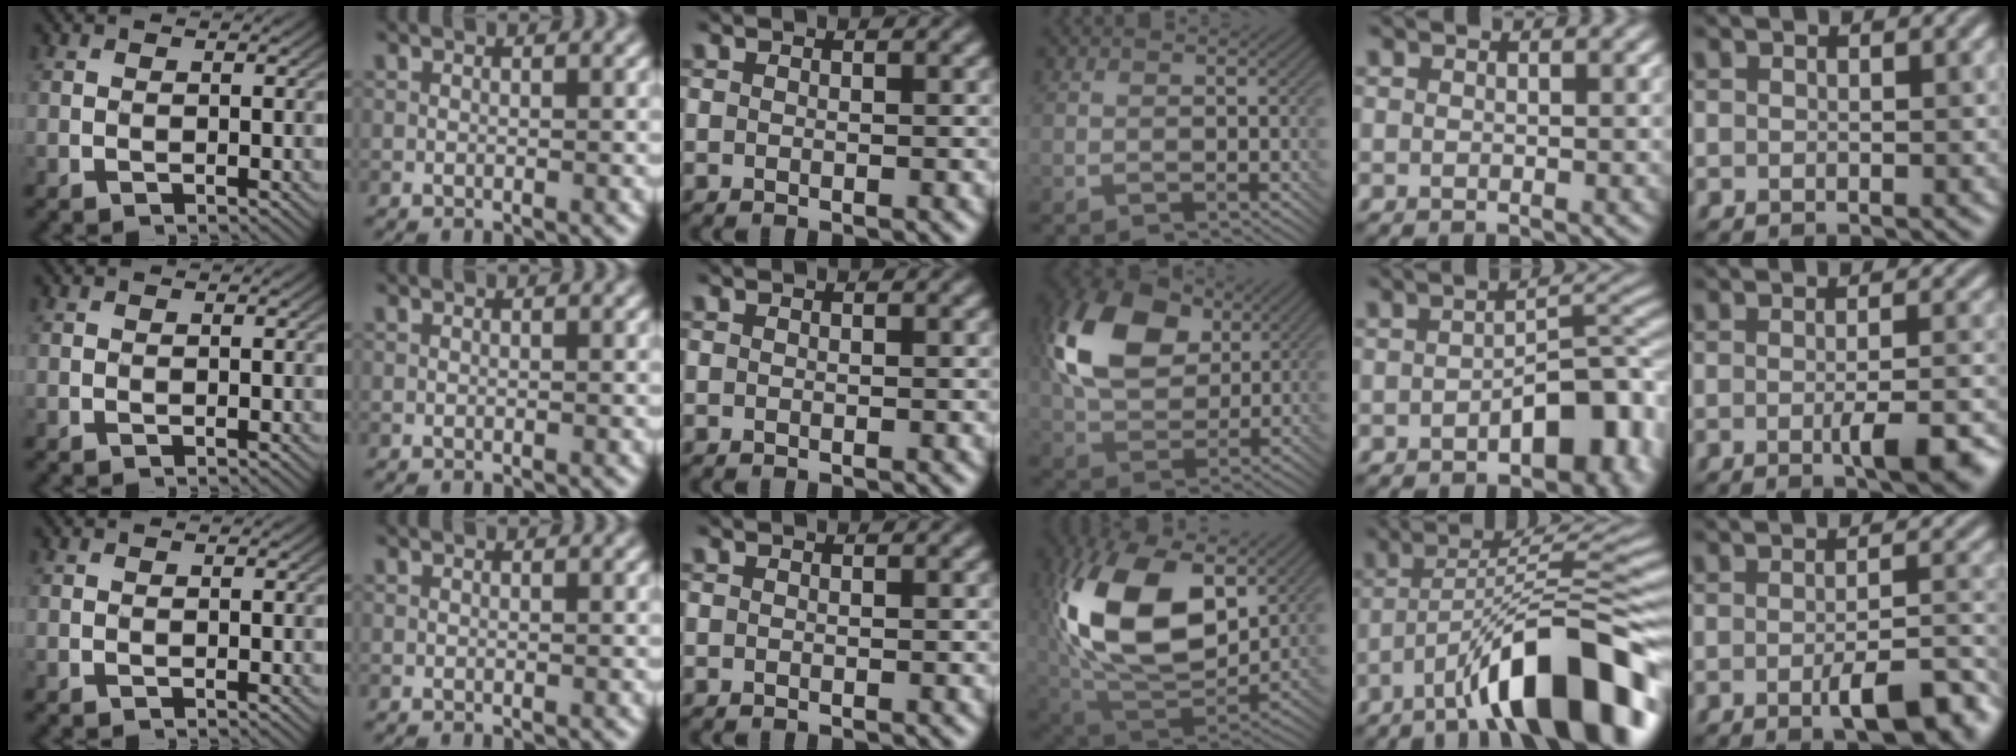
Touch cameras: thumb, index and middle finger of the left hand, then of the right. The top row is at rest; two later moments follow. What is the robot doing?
{"motion": "insert", "object": "bottle cap"}